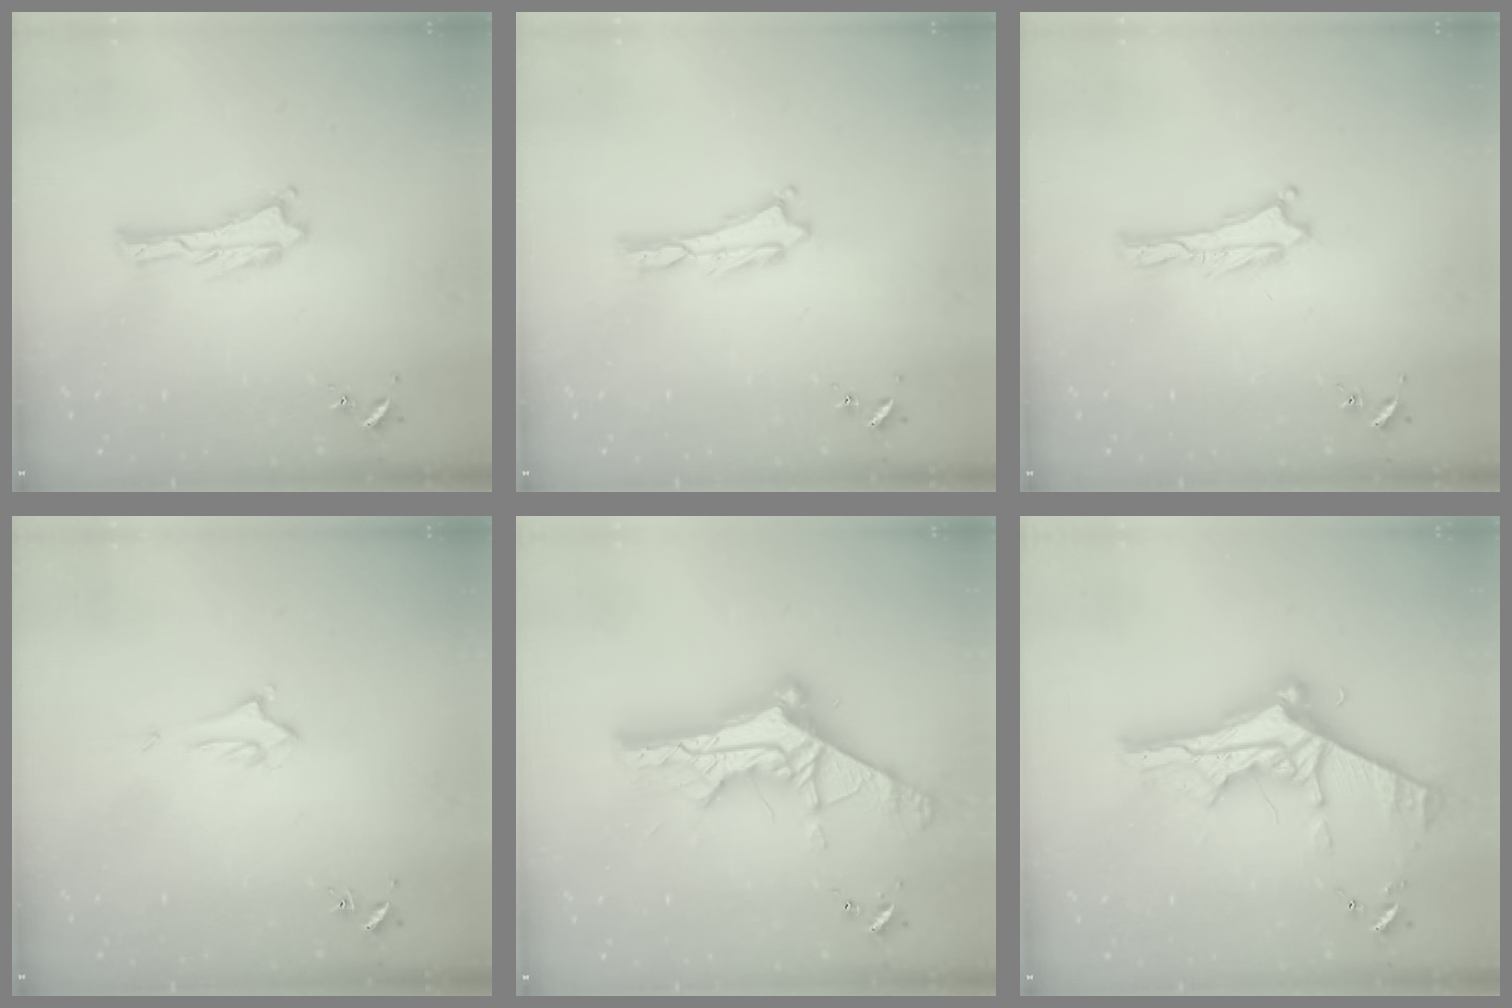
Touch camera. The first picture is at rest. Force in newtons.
{"total": 0.0}
{"total": 0.0}
{"total": 1.4, "press": 1.4, "slide": 0.2}
{"total": 14.3, "press": 14.3, "slide": 1.3}
{"total": 10.9, "press": 10.8, "slide": 1.0}